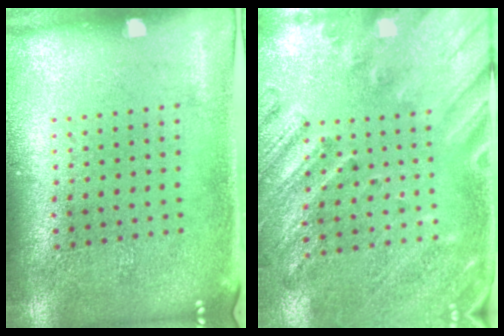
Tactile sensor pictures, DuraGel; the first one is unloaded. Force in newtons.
{"total": 2.5, "press": 2.0, "slide": 1.5}